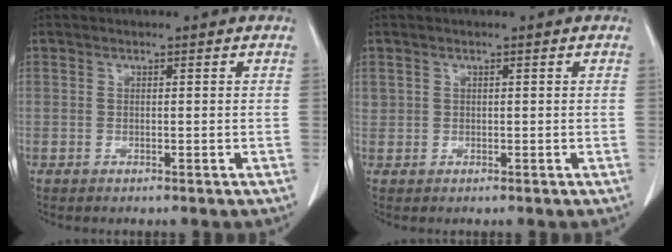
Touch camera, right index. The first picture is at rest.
{"total": 0.8, "force": [0.4, 0.7, 0.1], "torque": [0.008, 0.006, 0.006]}